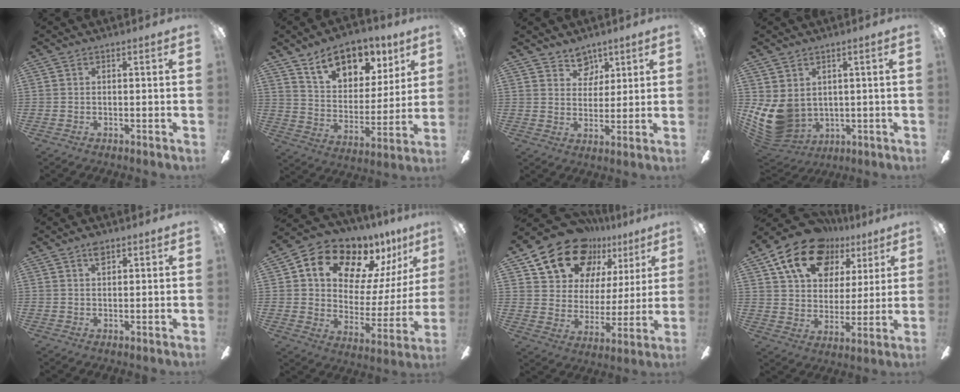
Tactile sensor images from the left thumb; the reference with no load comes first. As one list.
[{"total": 14.0, "force": [9.9, 7.7, 6.1], "torque": [-0.085, -0.062, 0.178]}, {"total": 6.5, "force": [4.7, 4.4, 1.0], "torque": [-0.011, -0.025, 0.086]}, {"total": 10.7, "force": [0.6, 8.7, 6.2], "torque": [-0.160, -0.016, 0.017]}, {"total": 2.9, "force": [1.8, 1.4, 1.7], "torque": [-0.023, -0.003, 0.029]}, {"total": 16.0, "force": [12.6, 7.9, 6.1], "torque": [-0.111, -0.099, 0.217]}, {"total": 18.6, "force": [12.9, 11.2, 7.3], "torque": [-0.141, -0.077, 0.236]}, {"total": 18.9, "force": [11.3, 12.2, 9.0], "torque": [-0.166, -0.049, 0.207]}]